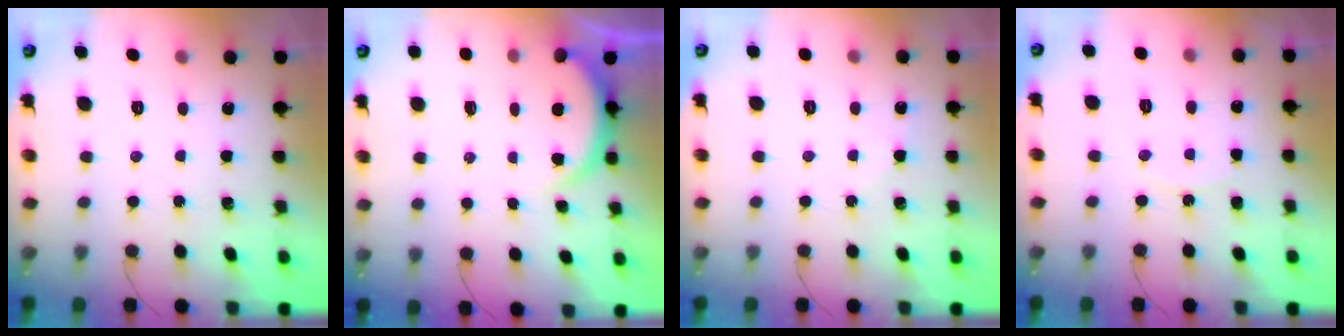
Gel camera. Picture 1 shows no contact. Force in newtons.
{"total": 2.9, "press": 2.8, "slide": 0.5}
{"total": 3.0, "press": 2.6, "slide": 1.5}
{"total": 5.7, "press": 5.7, "slide": 0.7}